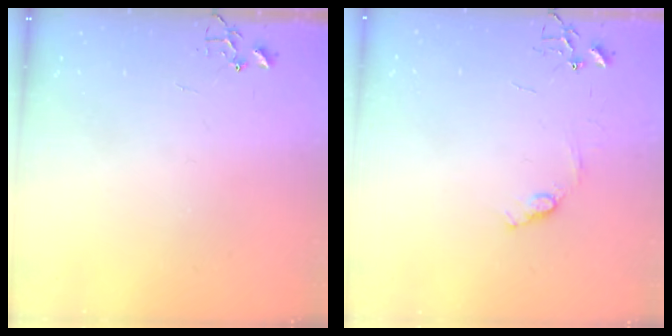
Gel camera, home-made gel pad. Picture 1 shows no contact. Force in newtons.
{"total": 7.2, "press": 7.1, "slide": 0.8}